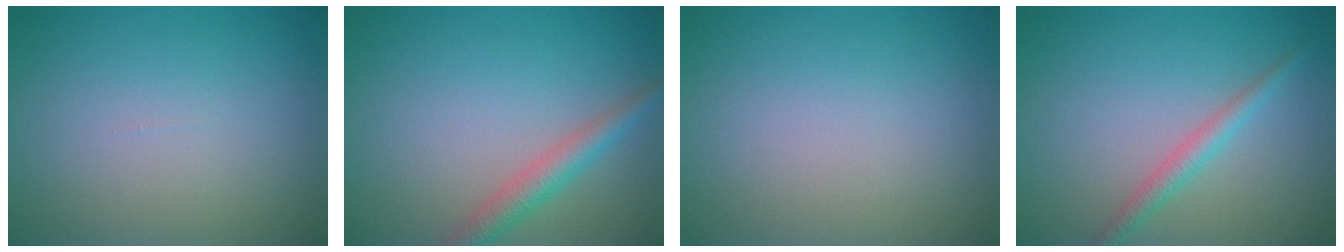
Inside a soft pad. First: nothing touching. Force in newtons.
{"total": 2.8, "press": 2.8, "slide": 0.2}
{"total": 0.0}
{"total": 2.0, "press": 2.0, "slide": 0.0}